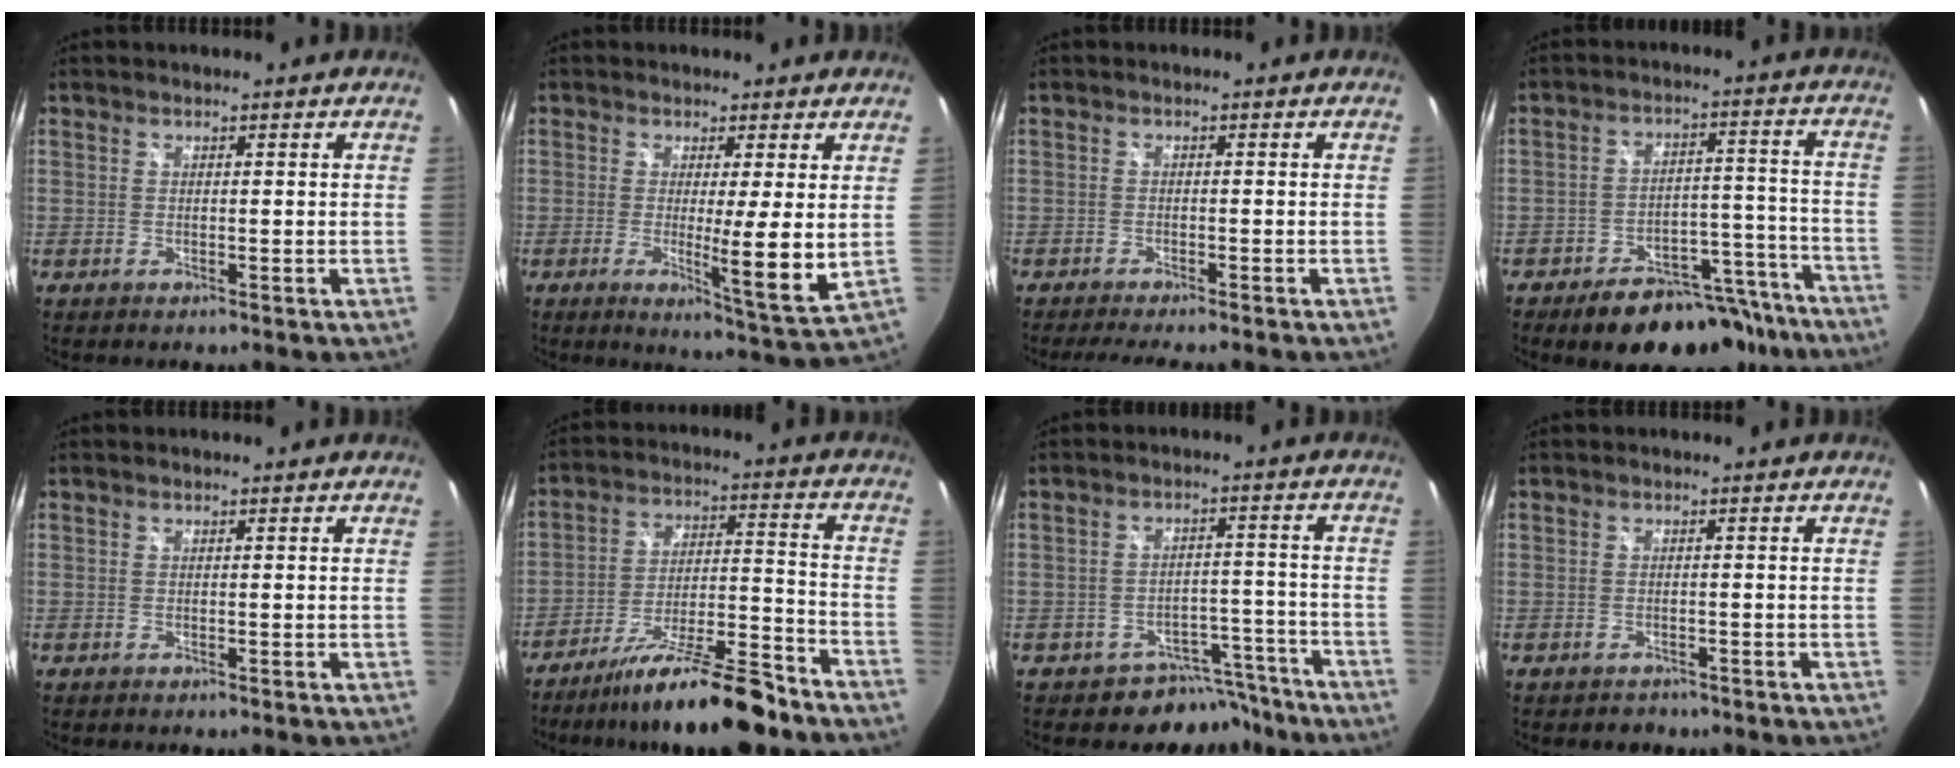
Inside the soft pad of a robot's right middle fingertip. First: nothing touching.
{"total": 7.9, "force": [1.0, -0.5, 7.9], "torque": [-0.116, -0.025, 0.012]}
{"total": 5.0, "force": [-4.4, 0.3, 2.4], "torque": [-0.053, -0.014, -0.069]}
{"total": 16.9, "force": [-13.6, 7.7, 6.5], "torque": [-0.104, 0.036, -0.166]}
{"total": 0.0}
{"total": 16.6, "force": [-13.7, 2.2, 9.1], "torque": [-0.162, -0.011, -0.218]}
{"total": 7.5, "force": [-6.3, 4.1, 0.6], "torque": [-0.009, 0.031, -0.077]}
{"total": 1.9, "force": [-1.4, 1.3, 0.2], "torque": [-0.008, -0.002, -0.018]}